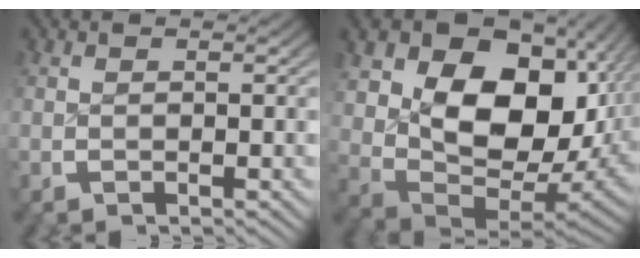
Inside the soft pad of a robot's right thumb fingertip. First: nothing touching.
{"total": 17.1, "force": [1.5, 11.5, 12.6], "torque": [-0.226, -0.054, 0.035]}